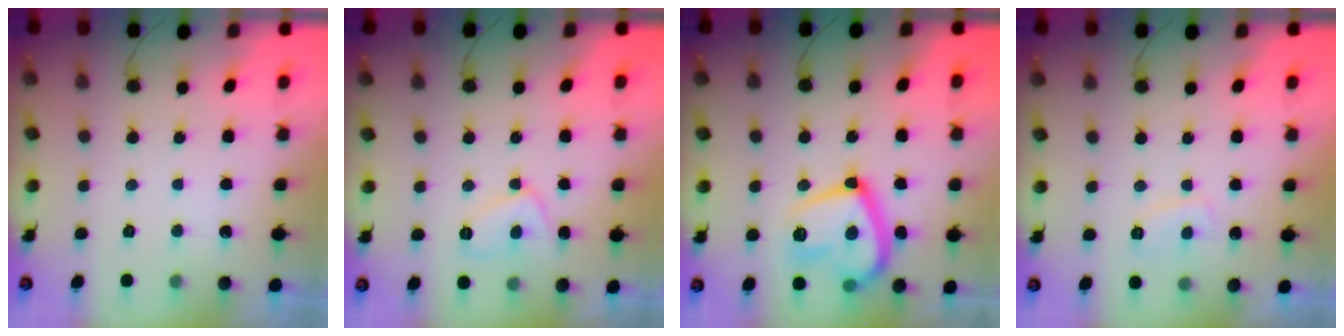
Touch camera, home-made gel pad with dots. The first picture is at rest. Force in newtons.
{"total": 7.0, "press": 7.0, "slide": 0.6}
{"total": 17.3, "press": 17.3, "slide": 1.5}
{"total": 3.6, "press": 3.6, "slide": 0.6}